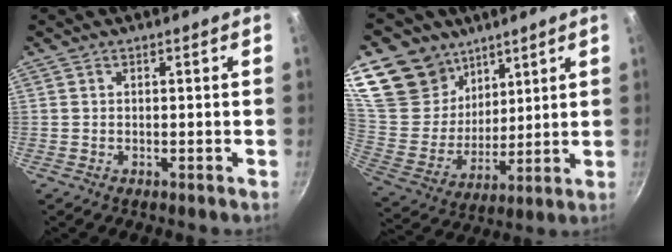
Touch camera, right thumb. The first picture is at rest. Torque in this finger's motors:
{"motor_torque": [-1.78, 2.06, 0.67, 1.37, 0.29]}